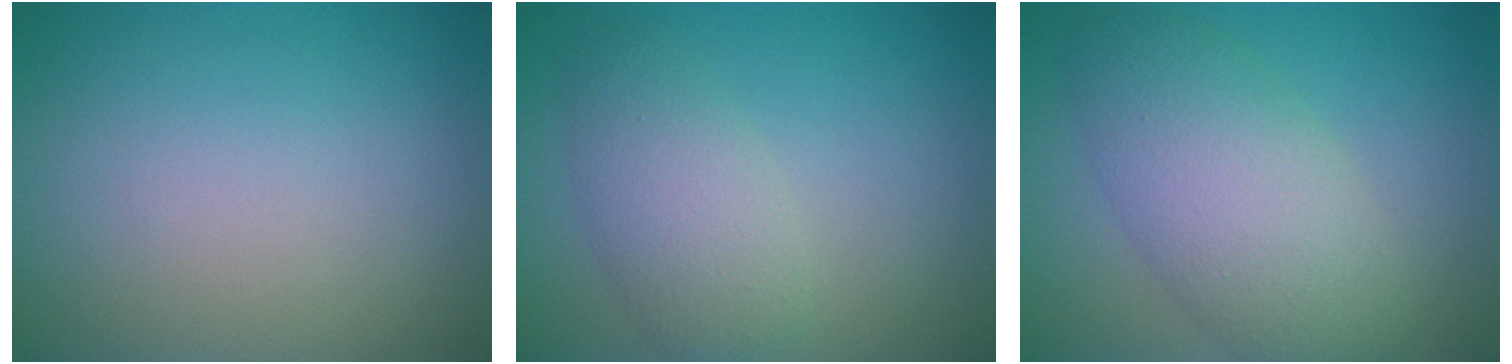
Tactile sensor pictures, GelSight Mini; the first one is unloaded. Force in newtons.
{"total": 3.6, "press": 3.6, "slide": 0.1}
{"total": 6.7, "press": 6.7, "slide": 0.1}